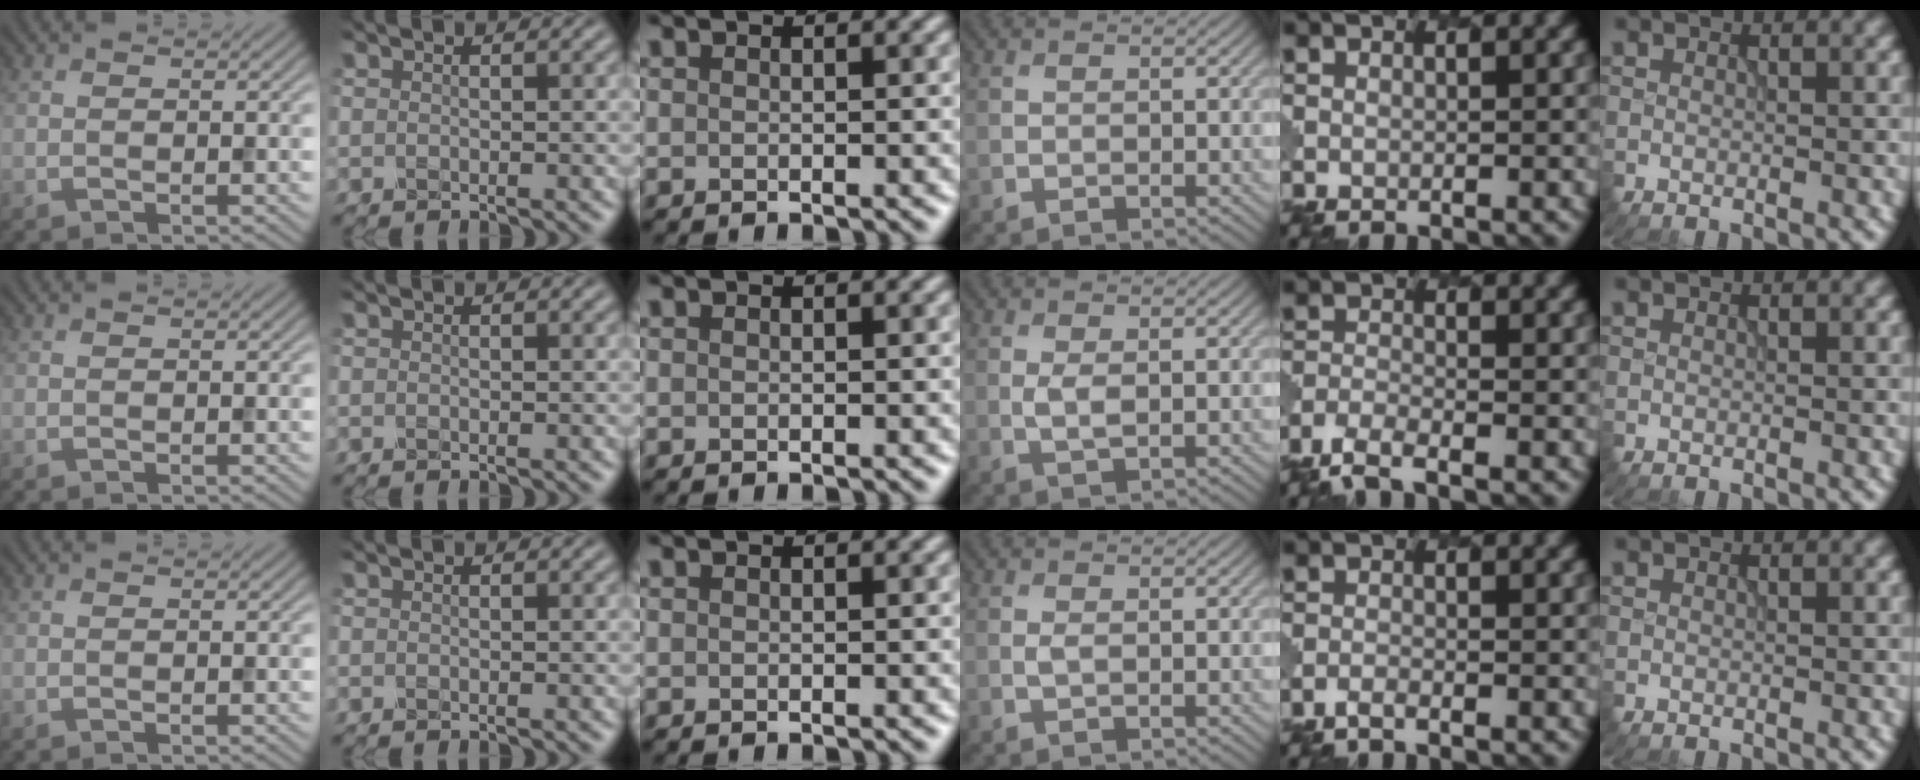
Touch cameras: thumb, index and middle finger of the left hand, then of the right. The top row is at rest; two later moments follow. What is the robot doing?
{"motion": "extract", "object": "pen bag"}